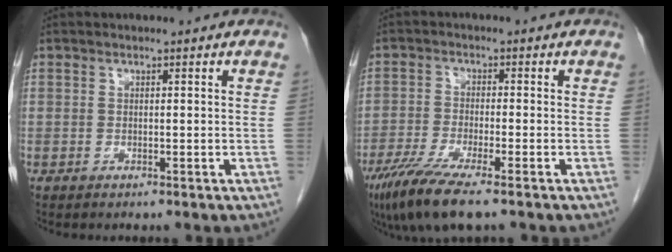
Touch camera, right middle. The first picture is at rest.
{"total": 8.2, "force": [-5.7, 0.5, 5.9], "torque": [-0.113, -0.023, -0.102]}